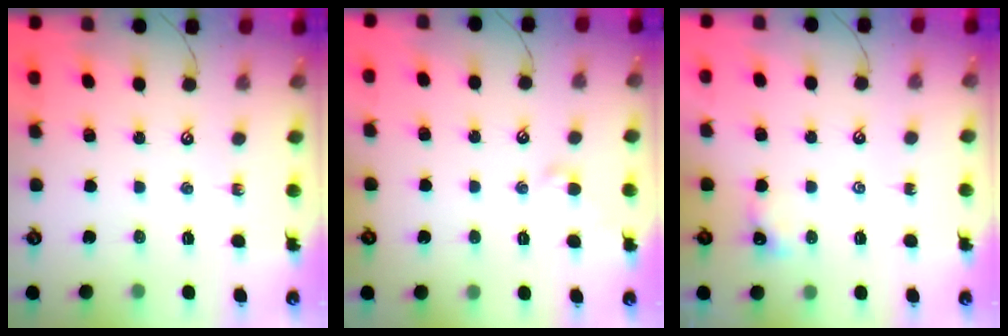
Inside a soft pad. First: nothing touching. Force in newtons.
{"total": 0.8, "press": 0.7, "slide": 0.5}
{"total": 0.8, "press": 0.8, "slide": 0.3}